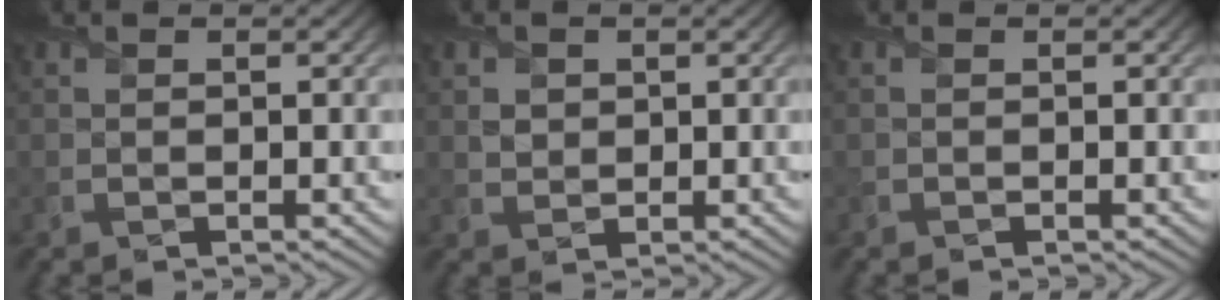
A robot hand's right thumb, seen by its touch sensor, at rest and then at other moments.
{"total": 1.9, "force": [0.9, 1.6, 0.6], "torque": [-0.020, -0.004, 0.017]}
{"total": 0.0}